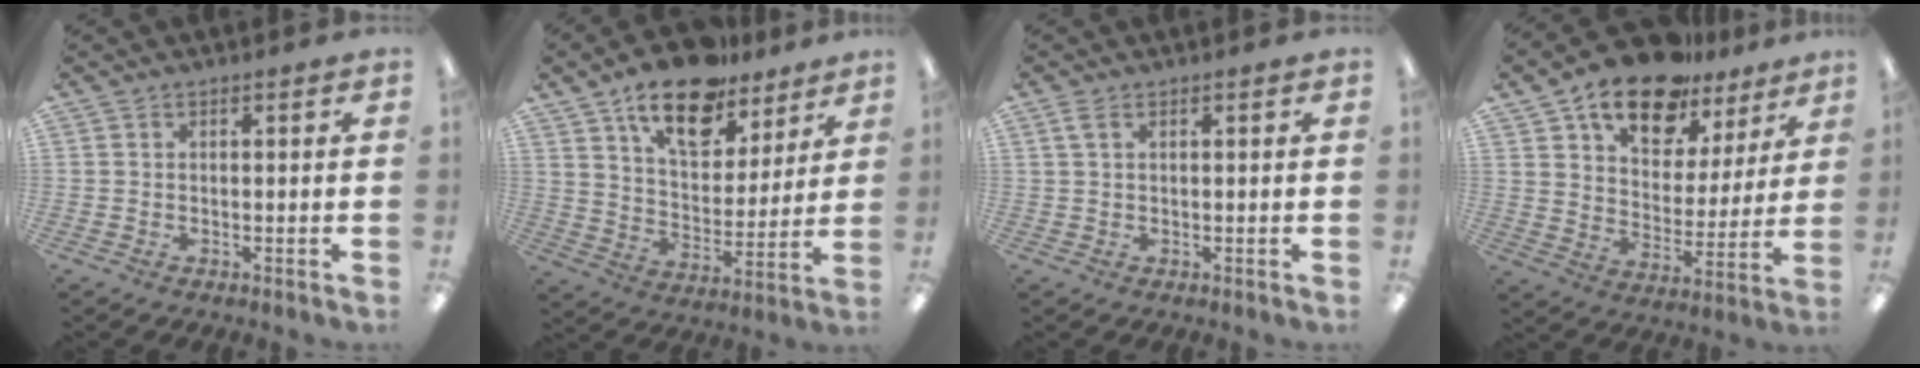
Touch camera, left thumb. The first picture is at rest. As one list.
[{"total": 17.8, "force": [12.5, 8.9, 9.0], "torque": [-0.144, -0.067, 0.217]}, {"total": 2.2, "force": [1.0, 1.1, 1.6], "torque": [-0.036, 0.005, 0.017]}, {"total": 16.7, "force": [12.4, 8.4, 7.3], "torque": [-0.126, -0.071, 0.222]}]